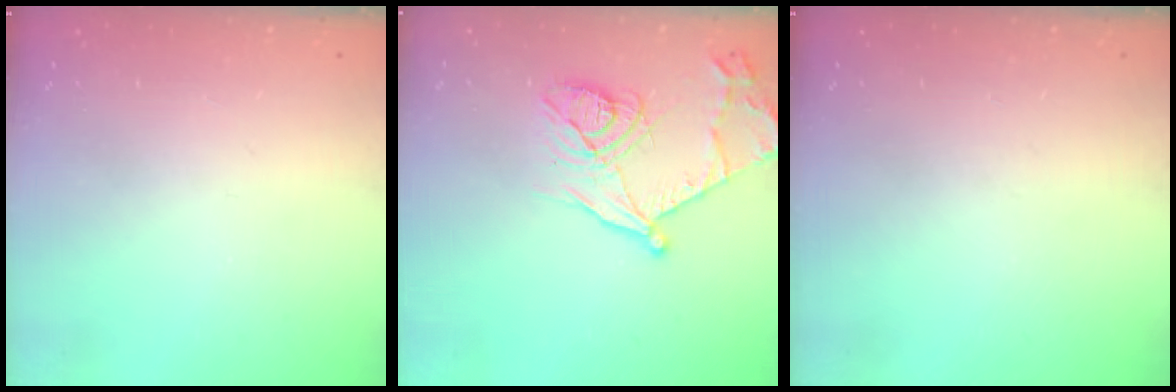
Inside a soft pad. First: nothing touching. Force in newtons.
{"total": 16.2, "press": 16.2, "slide": 1.4}
{"total": 0.0}